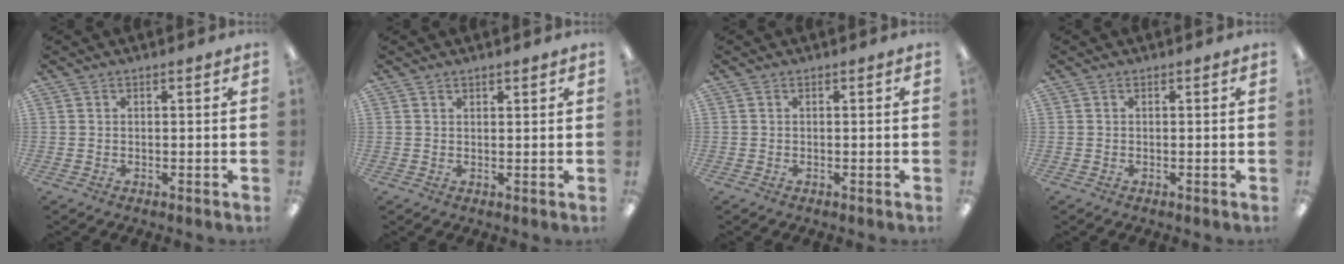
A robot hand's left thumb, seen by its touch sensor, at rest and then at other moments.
{"total": 1.2, "force": [1.1, 0.3, 0.3], "torque": [-0.007, -0.001, 0.020]}
{"total": 0.0}
{"total": 0.0}